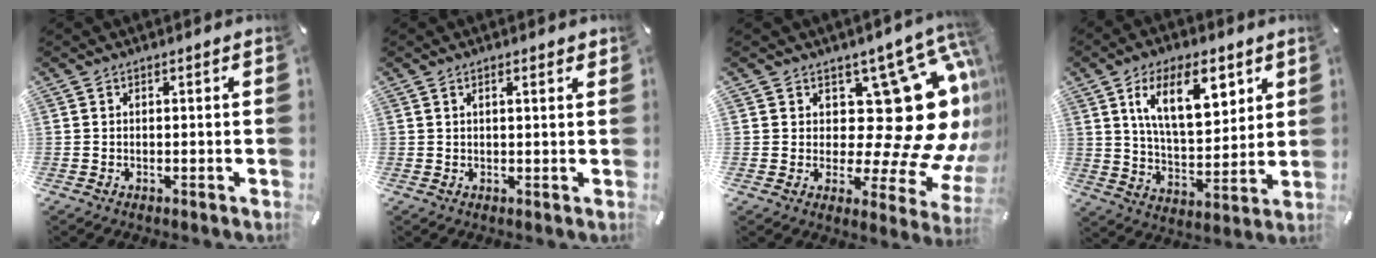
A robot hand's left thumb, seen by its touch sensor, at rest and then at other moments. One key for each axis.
{"total": 1.6, "fx": 1.0, "fy": 0.2, "fz": 1.3, "tx": -0.026, "ty": 0.000, "tz": 0.016}
{"total": 24.3, "fx": 5.3, "fy": 12.4, "fz": 20.2, "tx": -0.253, "ty": -0.077, "tz": 0.107}
{"total": 15.5, "fx": 7.6, "fy": 7.8, "fz": 11.1, "tx": -0.178, "ty": -0.015, "tz": 0.130}